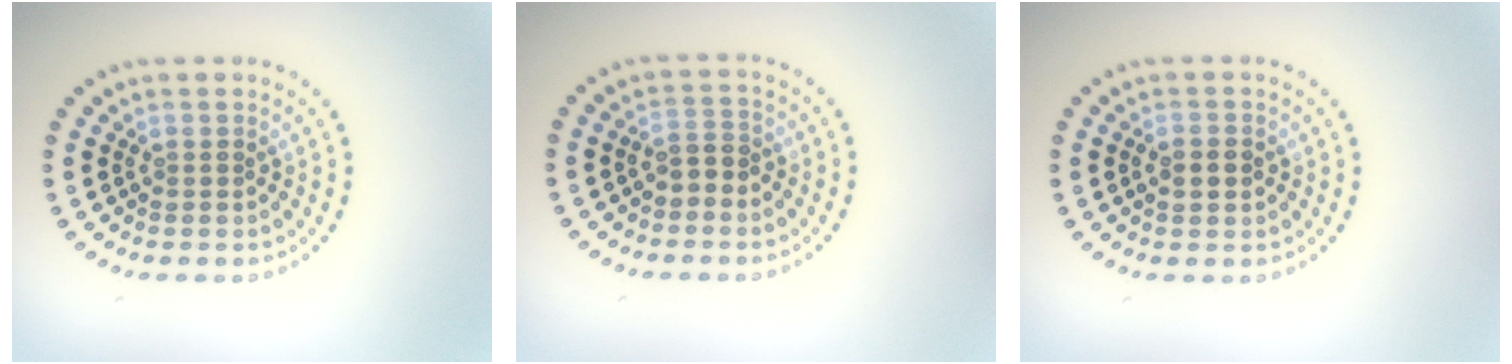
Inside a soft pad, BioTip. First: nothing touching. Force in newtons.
{"total": 1.9, "press": 1.8, "slide": 0.8}
{"total": 2.3, "press": 2.3, "slide": 0.0}